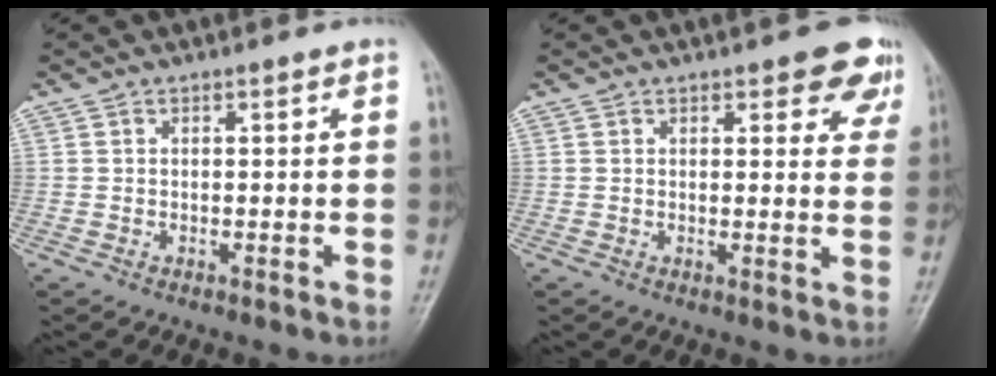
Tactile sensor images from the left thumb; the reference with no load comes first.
{"total": 6.4, "force": [4.3, 2.9, 3.7], "torque": [-0.004, -0.019, 0.040]}